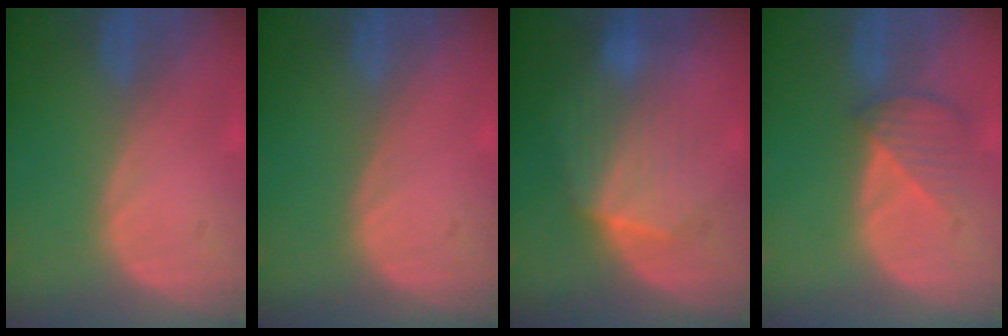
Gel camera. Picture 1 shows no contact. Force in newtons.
{"total": 0.0}
{"total": 7.0, "press": 6.9, "slide": 1.3}
{"total": 4.2, "press": 3.9, "slide": 1.6}